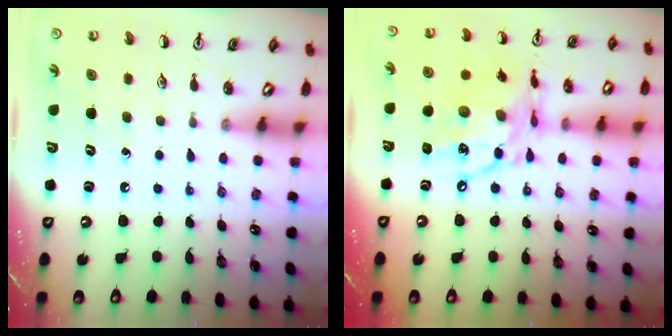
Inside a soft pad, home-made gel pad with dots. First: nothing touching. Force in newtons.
{"total": 14.4, "press": 14.4, "slide": 1.1}